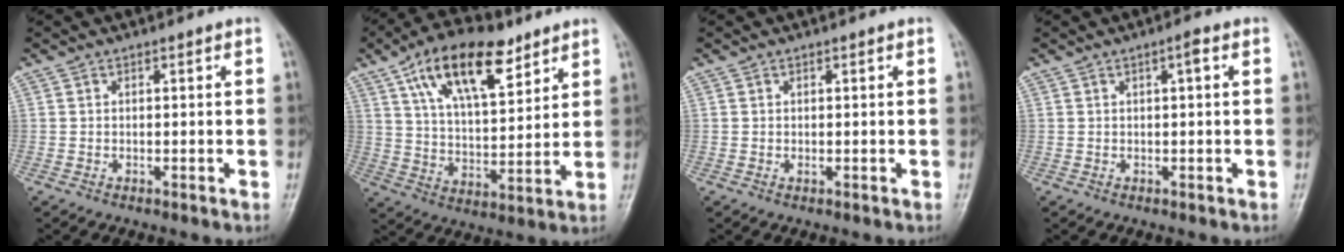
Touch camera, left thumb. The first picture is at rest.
{"total": 17.4, "force": [9.6, 7.9, 12.2], "torque": [-0.170, -0.031, 0.168]}
{"total": 0.6, "force": [0.2, 0.3, 0.4], "torque": [-0.006, -0.001, 0.004]}
{"total": 1.7, "force": [0.5, 0.3, 1.6], "torque": [-0.028, 0.003, 0.006]}